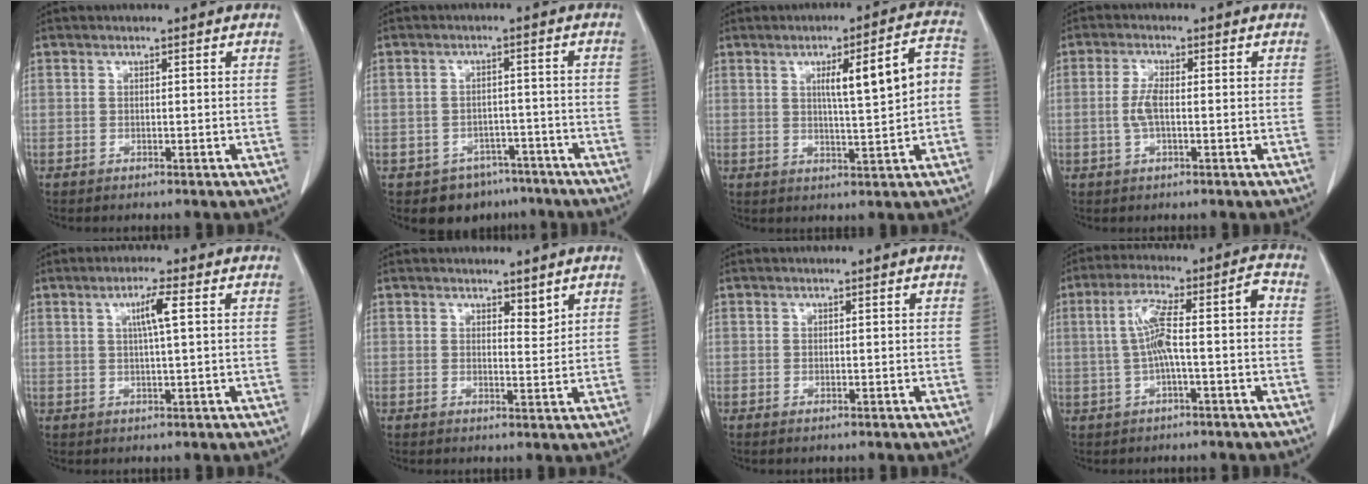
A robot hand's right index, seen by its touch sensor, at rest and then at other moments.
{"total": 6.7, "force": [-4.8, 4.7, 0.8], "torque": [0.006, 0.016, -0.060]}
{"total": 9.5, "force": [0.8, 1.0, 9.4], "torque": [-0.134, 0.024, 0.016]}
{"total": 3.2, "force": [-0.4, 0.8, 3.1], "torque": [-0.074, 0.000, -0.010]}
{"total": 3.9, "force": [1.1, -0.3, 3.7], "torque": [-0.067, 0.001, 0.019]}
{"total": 2.1, "force": [1.7, 0.7, 1.0], "torque": [-0.013, -0.009, 0.029]}
{"total": 0.5, "force": [-0.2, 0.2, 0.4], "torque": [-0.008, -0.002, -0.002]}
{"total": 8.9, "force": [-0.2, 1.1, 8.9], "torque": [-0.163, 0.039, -0.002]}